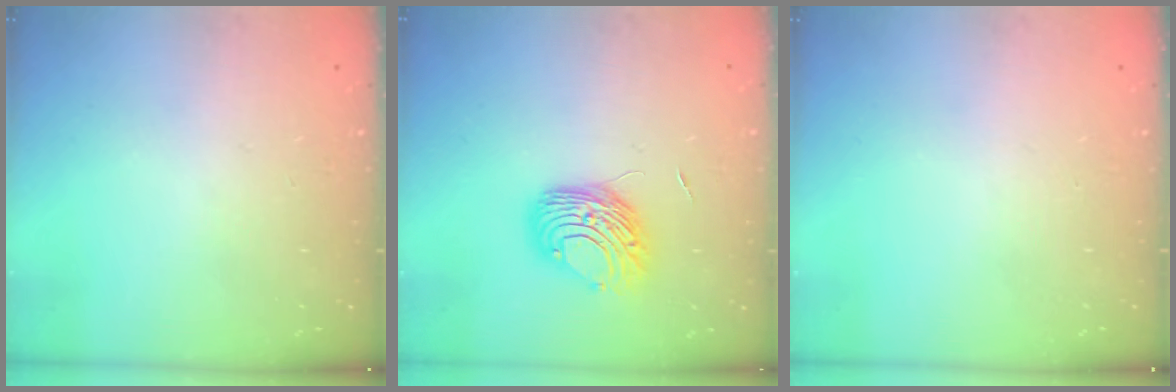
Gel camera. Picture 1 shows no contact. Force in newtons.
{"total": 9.2, "press": 9.2, "slide": 0.5}
{"total": 0.0}